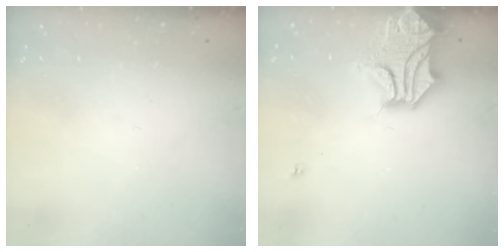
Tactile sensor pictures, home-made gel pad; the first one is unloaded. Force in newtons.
{"total": 7.4, "press": 7.1, "slide": 2.1}